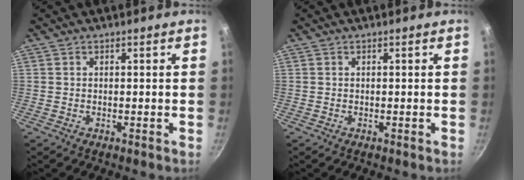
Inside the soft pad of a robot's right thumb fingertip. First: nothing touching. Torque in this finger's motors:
{"motor_torque": [-0.15, 0.15, 0.00, 0.00, 0.02]}